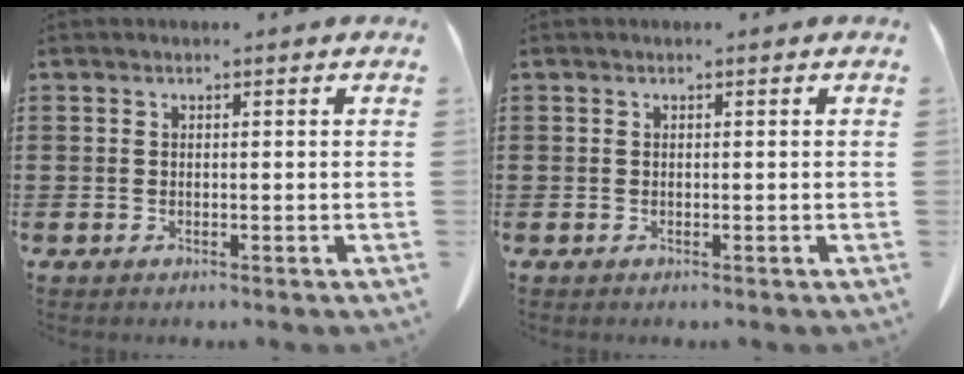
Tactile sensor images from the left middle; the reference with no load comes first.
{"total": 0.0}